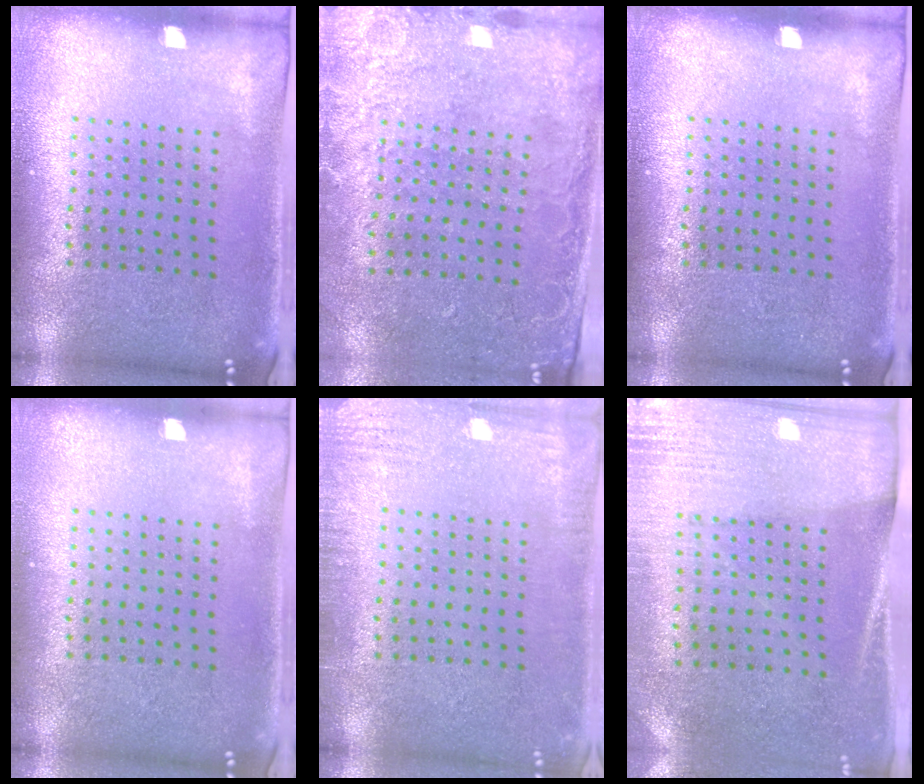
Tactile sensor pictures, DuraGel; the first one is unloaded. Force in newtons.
{"total": 2.6, "press": 2.1, "slide": 1.5}
{"total": 0.0}
{"total": 0.0}
{"total": 2.3, "press": 2.2, "slide": 0.4}
{"total": 2.7, "press": 2.4, "slide": 1.3}